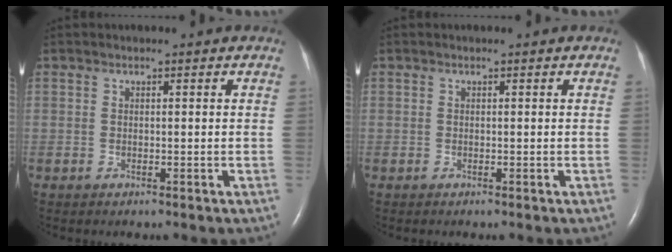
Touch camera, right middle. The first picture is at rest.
{"total": 0.0}